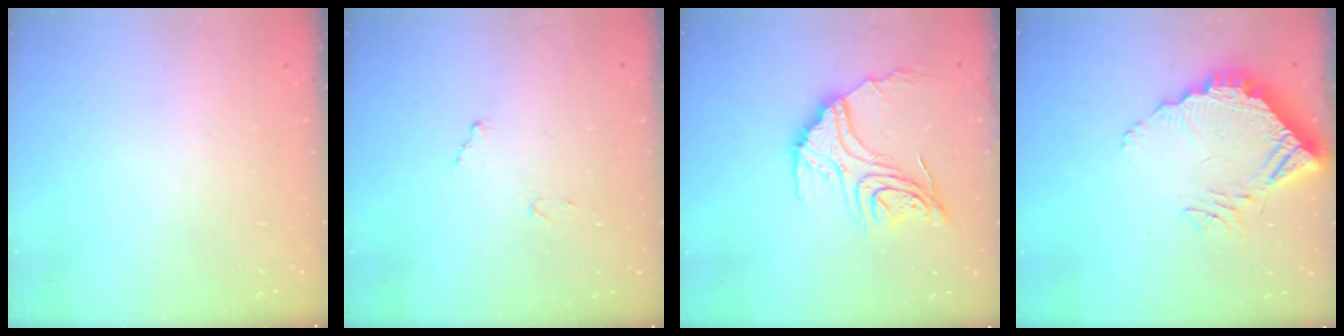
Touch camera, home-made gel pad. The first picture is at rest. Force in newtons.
{"total": 7.1, "press": 7.1, "slide": 0.4}
{"total": 16.1, "press": 16.0, "slide": 1.6}
{"total": 11.8, "press": 11.8, "slide": 0.9}